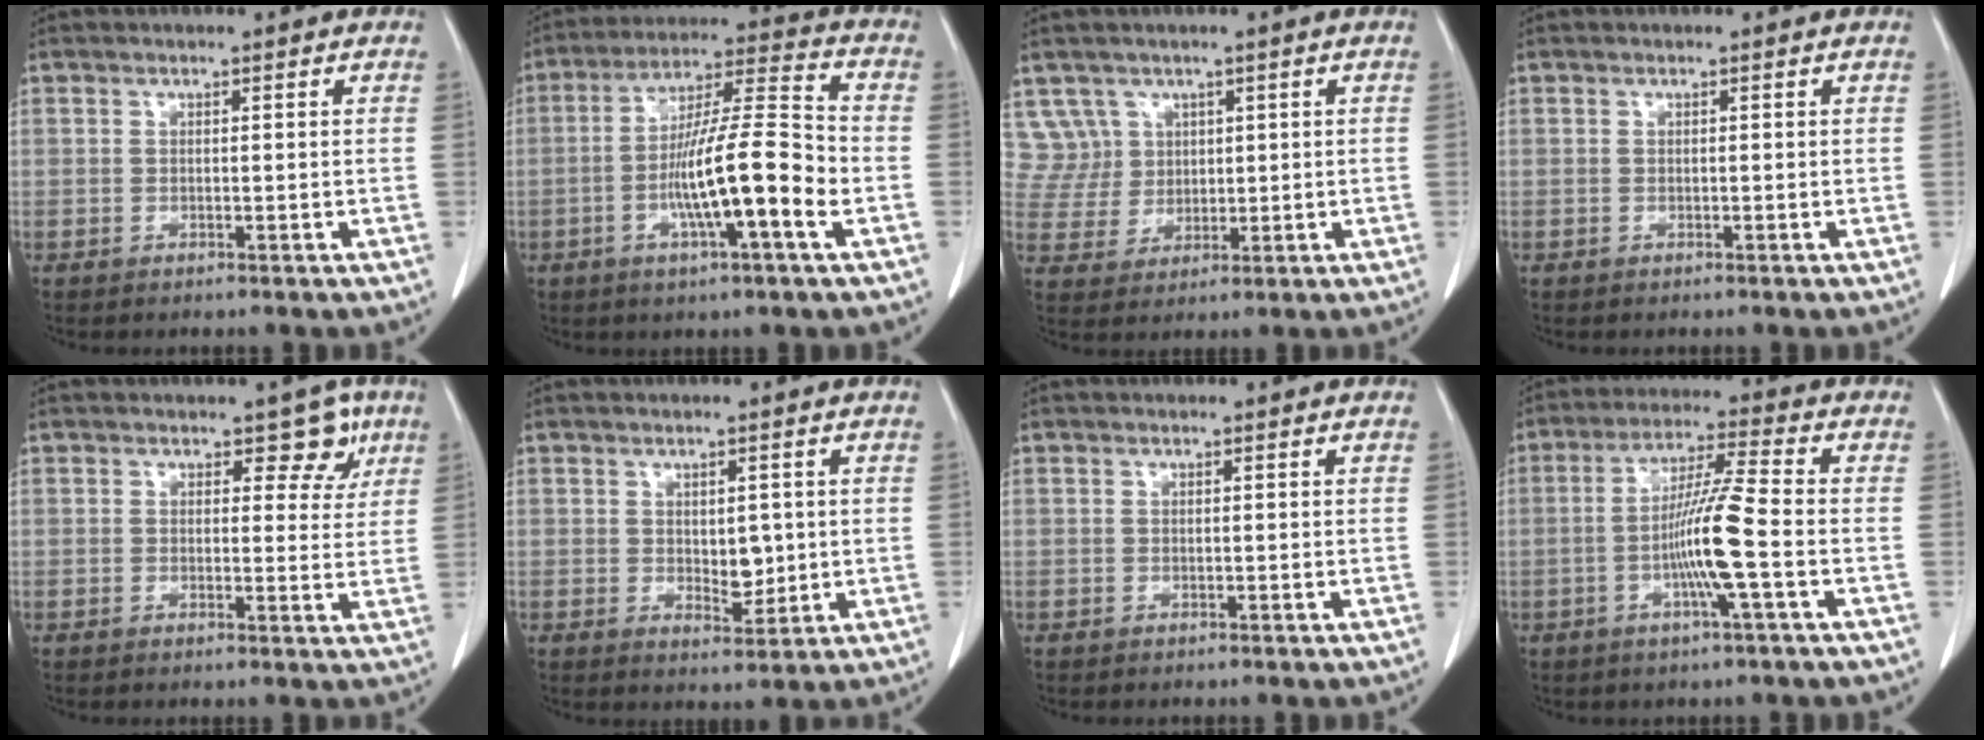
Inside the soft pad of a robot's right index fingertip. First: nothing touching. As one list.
[{"total": 14.3, "force": [-3.8, 0.6, 13.8], "torque": [-0.239, 0.004, -0.071]}, {"total": 5.7, "force": [2.8, 4.9, -0.6], "torque": [0.018, 0.013, 0.066]}, {"total": 0.0}, {"total": 4.3, "force": [2.4, 2.7, 2.3], "torque": [-0.004, 0.003, 0.023]}, {"total": 3.8, "force": [0.2, 2.1, 3.2], "torque": [-0.044, -0.008, 0.012]}, {"total": 0.0}, {"total": 9.6, "force": [-2.3, -0.7, 9.3], "torque": [-0.180, -0.003, -0.048]}]